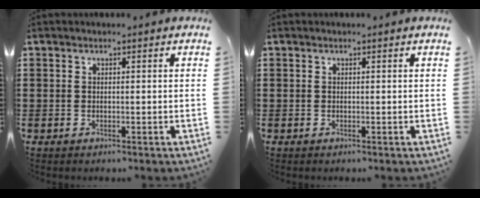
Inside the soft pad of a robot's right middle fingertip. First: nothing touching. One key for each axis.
{"total": 0.0}